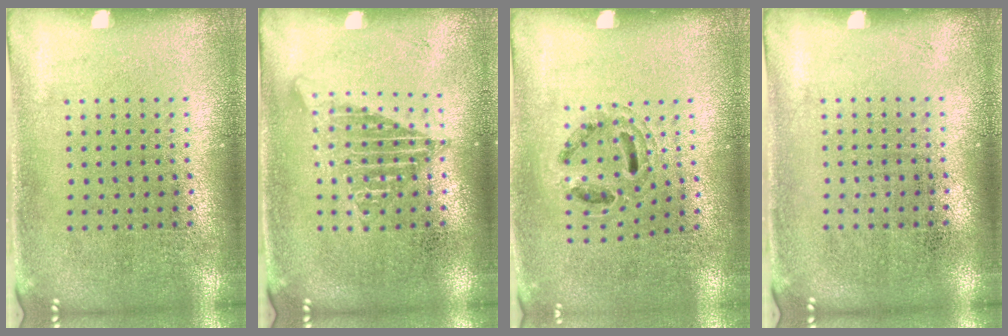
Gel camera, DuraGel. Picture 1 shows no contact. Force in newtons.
{"total": 1.2, "press": 1.2, "slide": 0.0}
{"total": 0.8, "press": 0.8, "slide": 0.3}
{"total": 0.0}